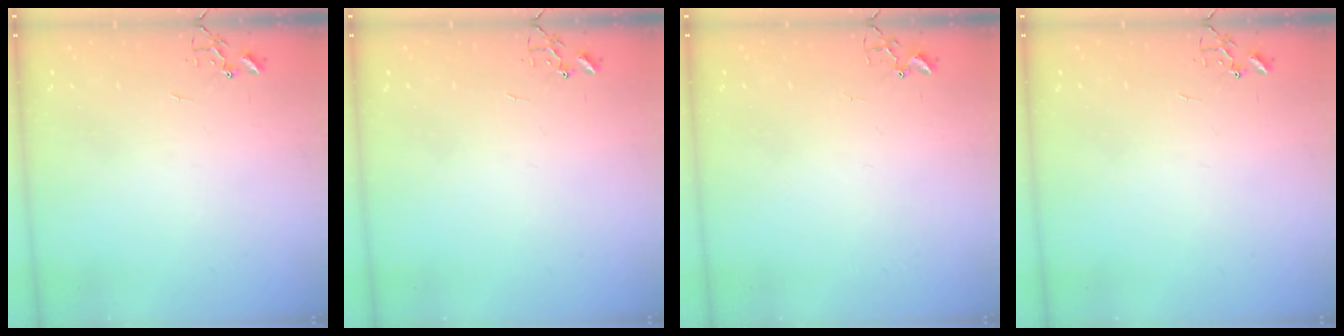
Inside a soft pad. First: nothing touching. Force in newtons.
{"total": 0.0}
{"total": 3.0, "press": 2.9, "slide": 0.4}
{"total": 0.0}